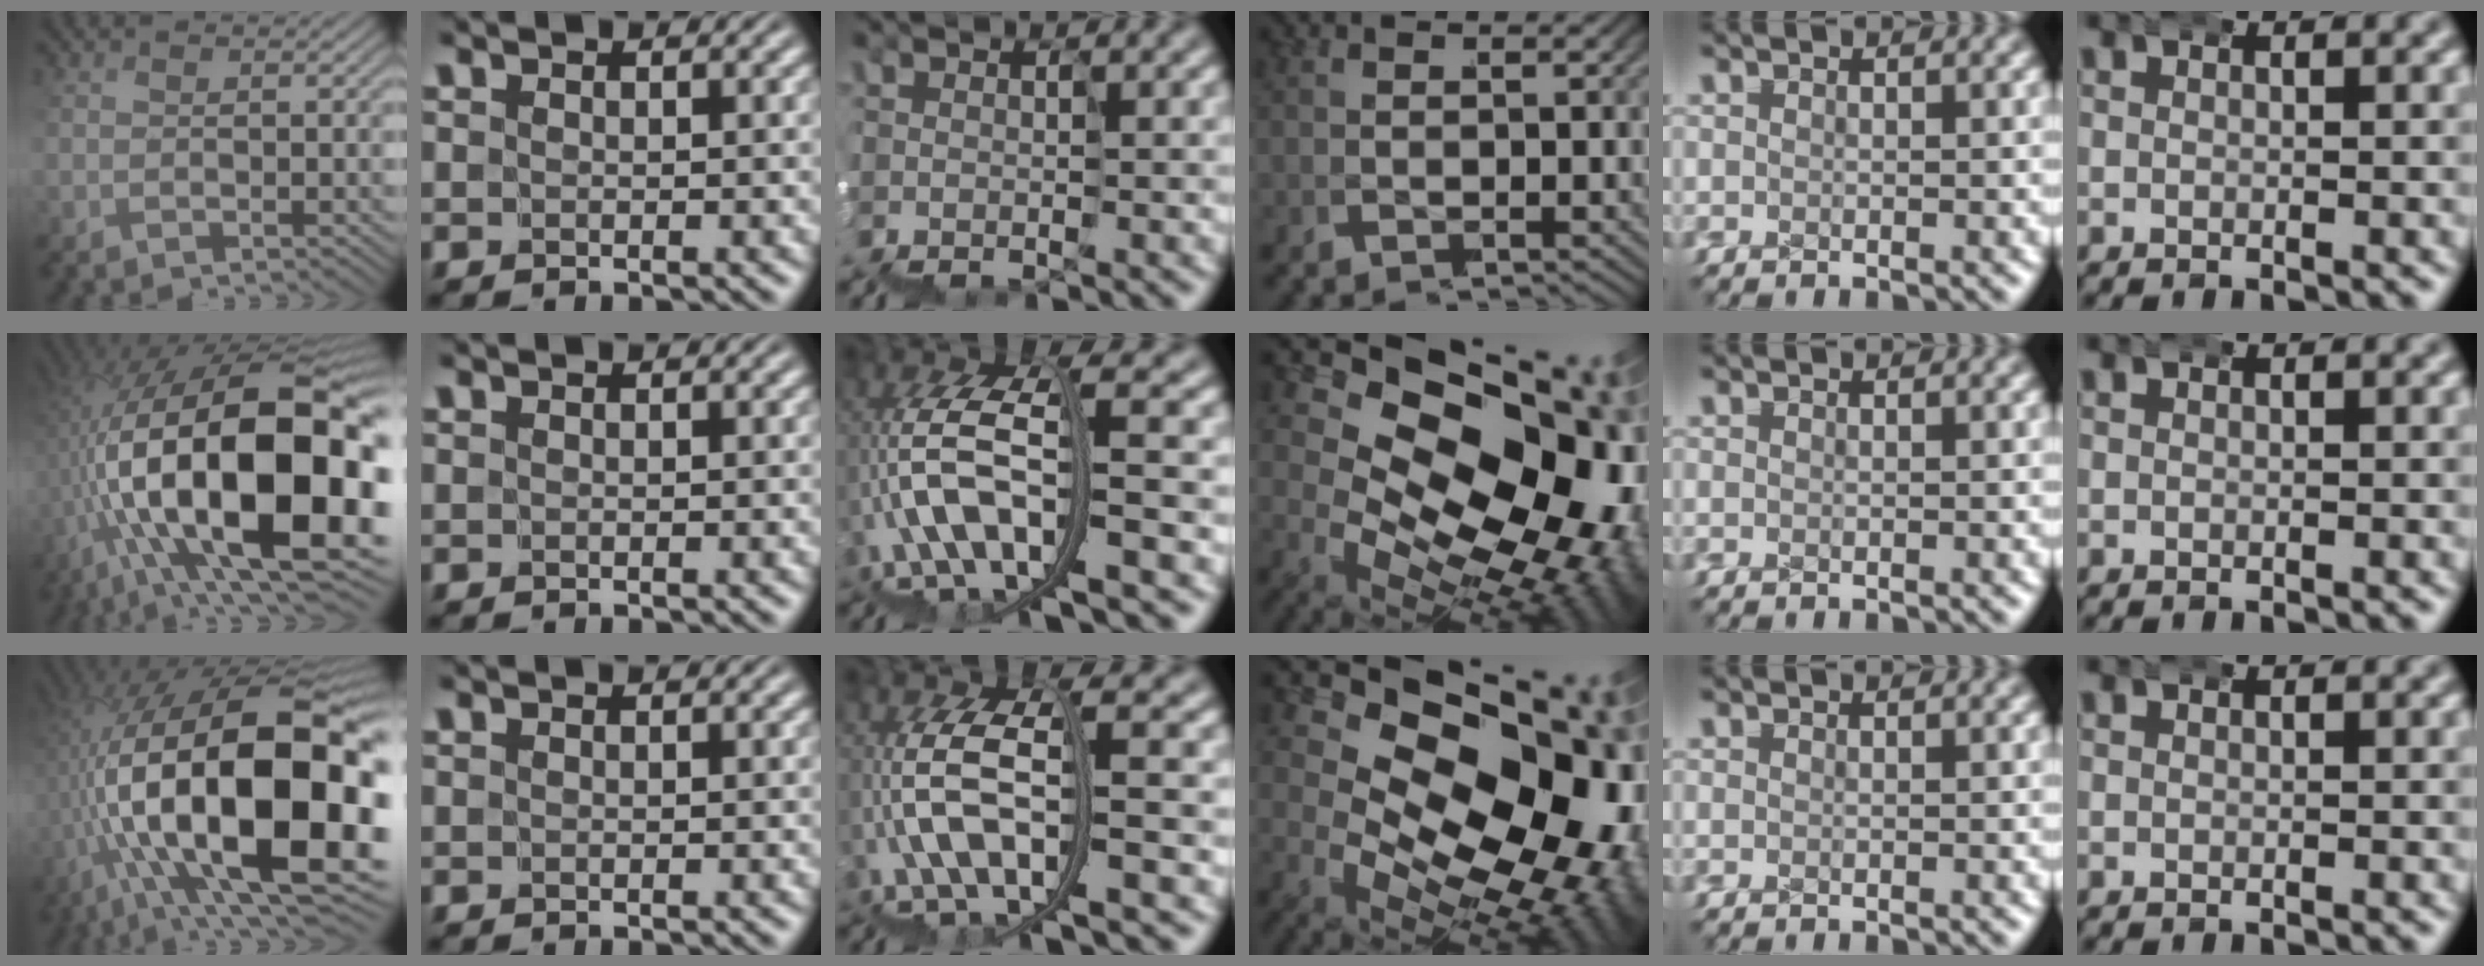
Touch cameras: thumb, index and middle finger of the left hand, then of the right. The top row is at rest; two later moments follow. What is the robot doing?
{"motion": "wrap", "object": "duck tape"}